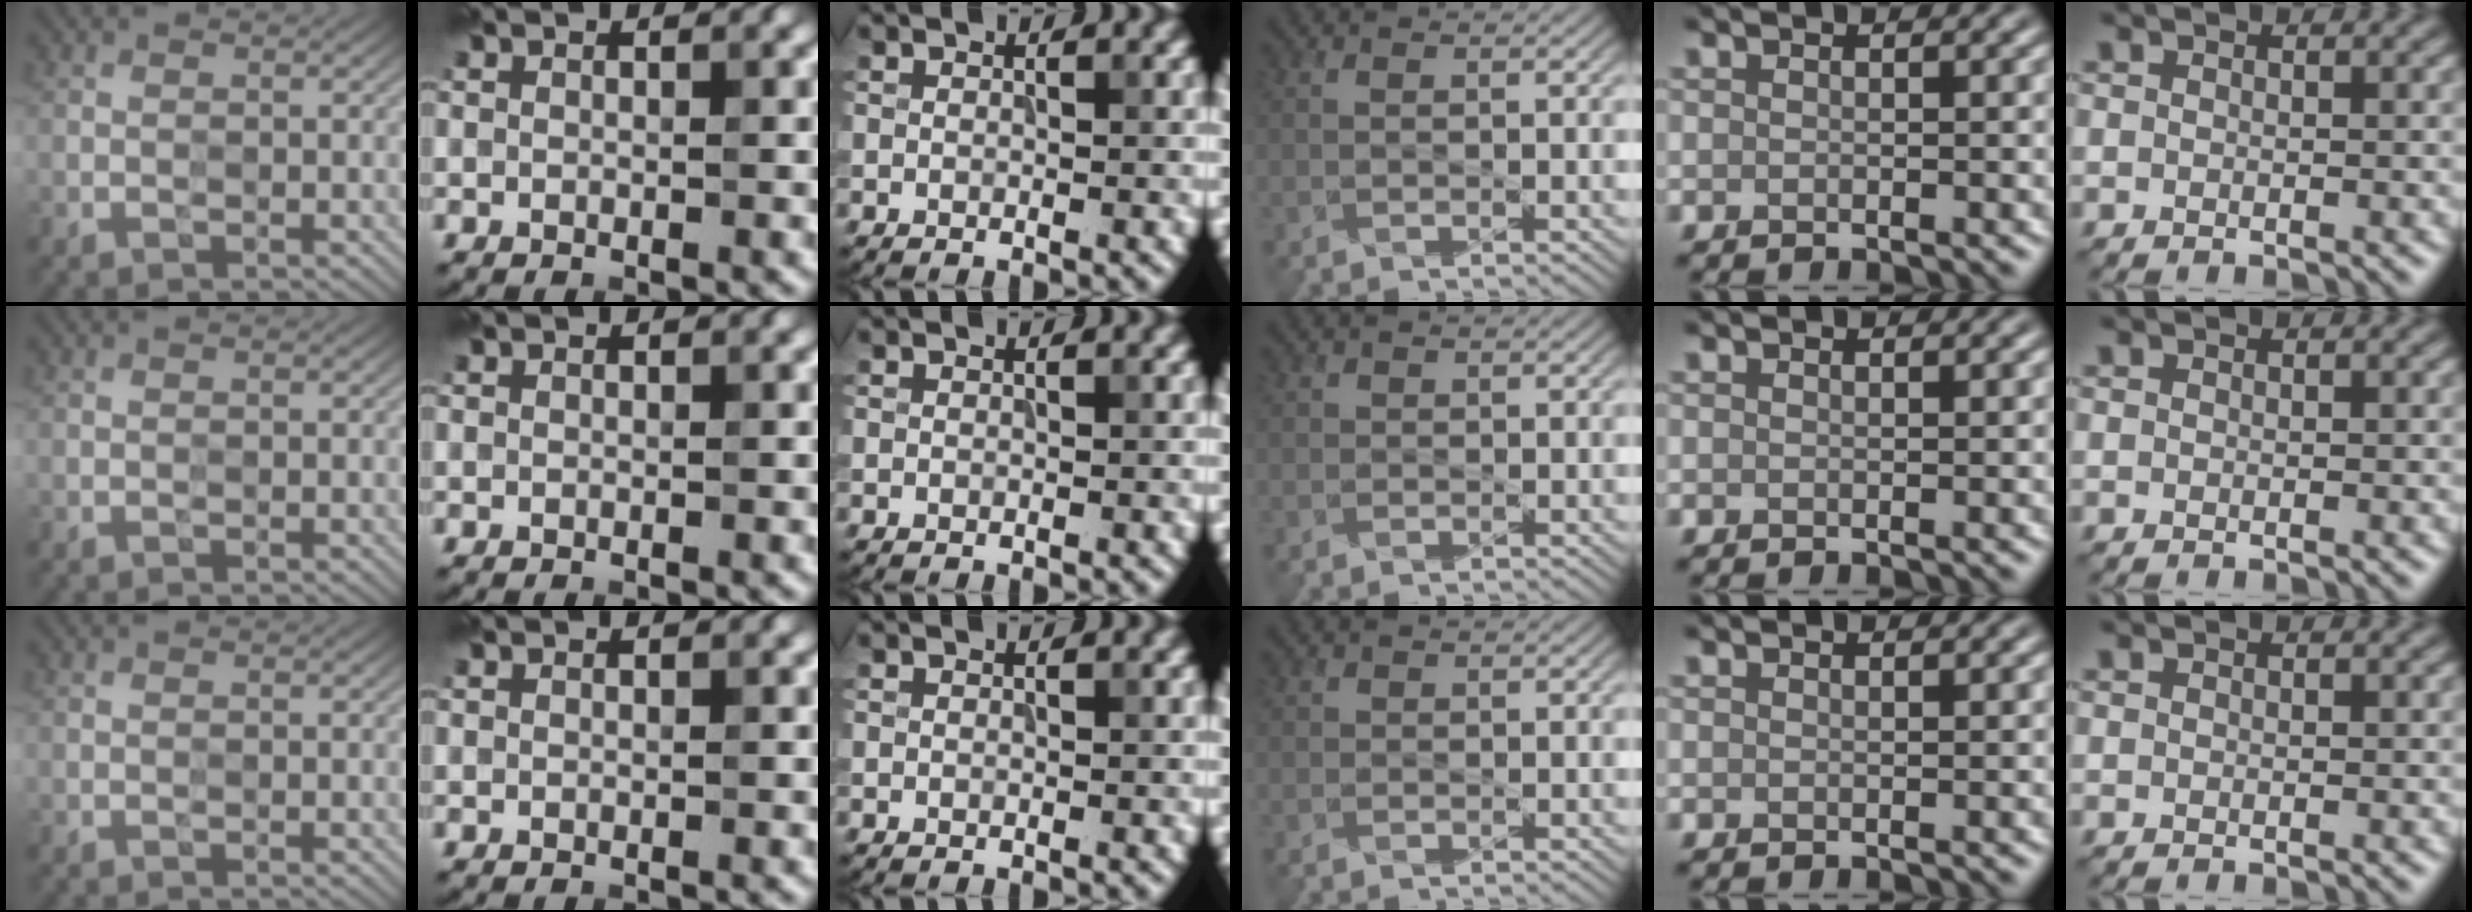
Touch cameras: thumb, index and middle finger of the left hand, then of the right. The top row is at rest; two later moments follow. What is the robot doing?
{"motion": "press", "object": "grip strengthener"}